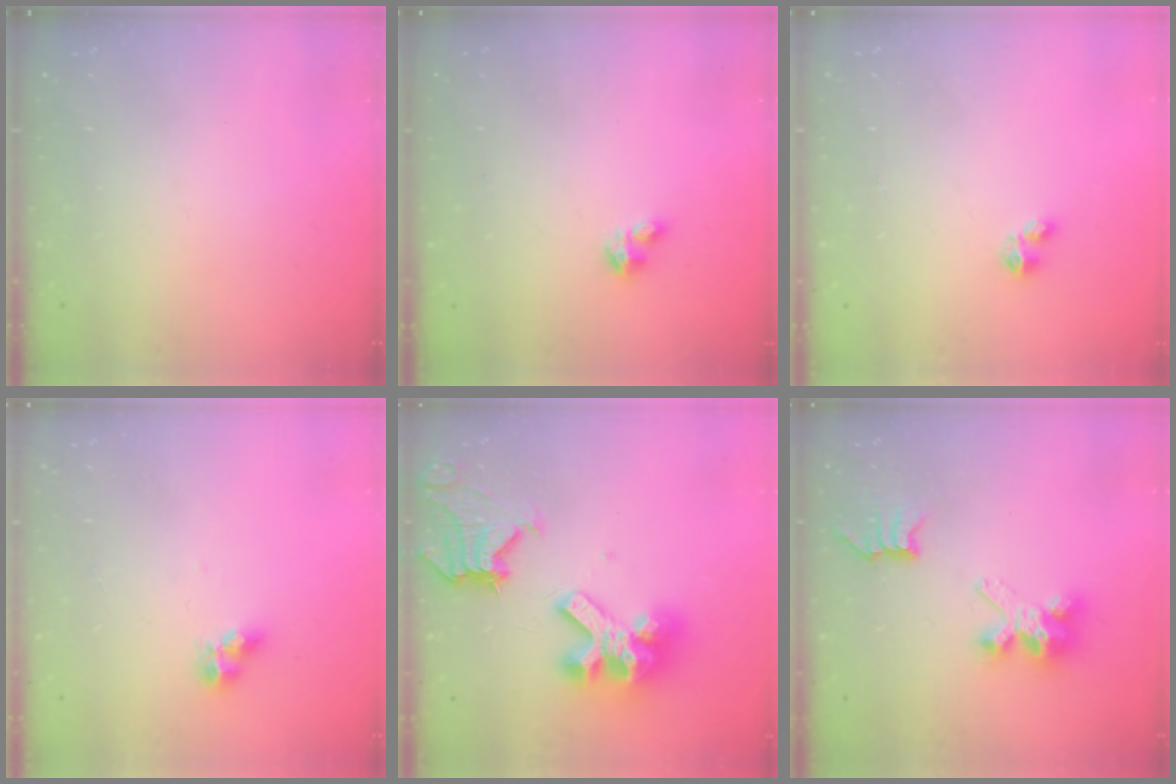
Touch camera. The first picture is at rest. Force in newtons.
{"total": 2.9, "press": 2.8, "slide": 0.6}
{"total": 2.7, "press": 2.7, "slide": 0.4}
{"total": 6.0, "press": 6.0, "slide": 0.1}
{"total": 17.9, "press": 17.8, "slide": 2.2}
{"total": 7.4, "press": 7.4, "slide": 0.0}